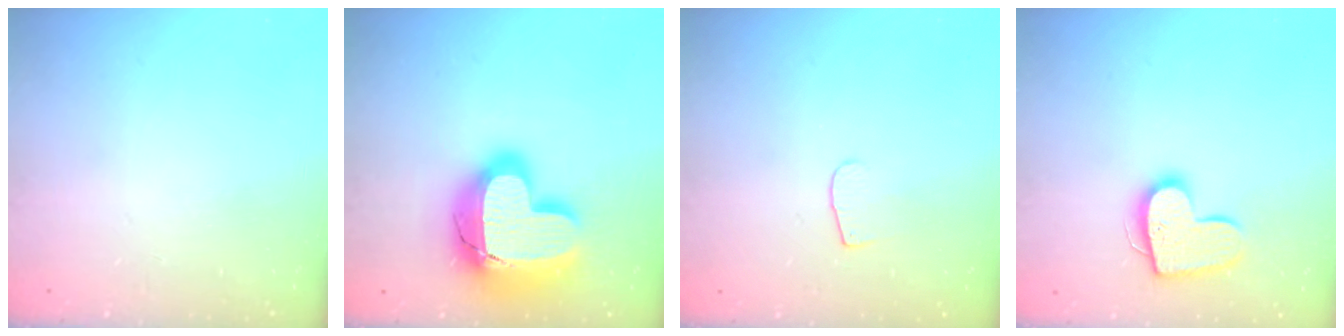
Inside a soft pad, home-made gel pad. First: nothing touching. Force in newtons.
{"total": 23.0, "press": 22.9, "slide": 1.6}
{"total": 4.8, "press": 4.8, "slide": 0.4}
{"total": 14.2, "press": 14.2, "slide": 1.0}